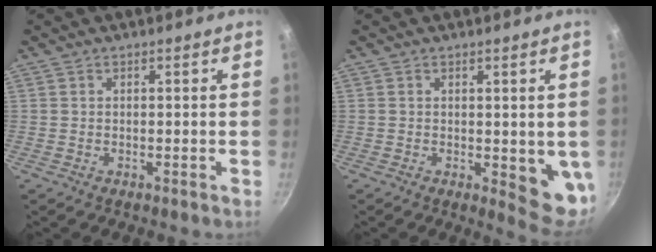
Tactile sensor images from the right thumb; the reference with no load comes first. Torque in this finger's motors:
{"motor_torque": [0.97, 1.12, -0.18, 0.03, 0.16]}